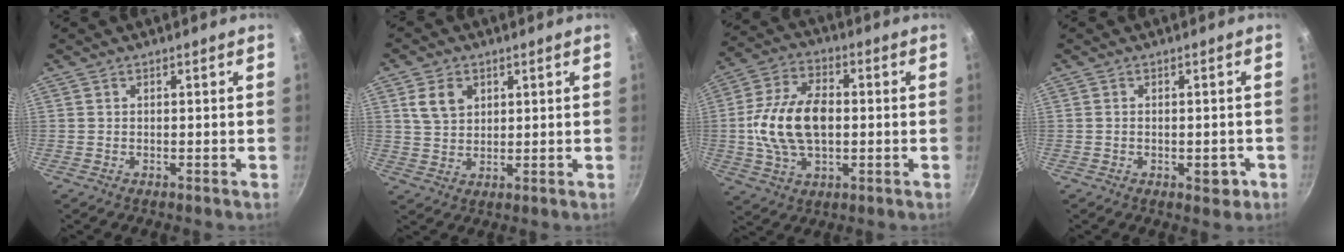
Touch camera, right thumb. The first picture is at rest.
{"total": 6.1, "force": [2.3, 4.6, 3.3], "torque": [-0.043, -0.005, 0.044]}
{"total": 15.4, "force": [-0.2, 9.4, 12.2], "torque": [-0.215, 0.020, -0.009]}
{"total": 3.3, "force": [-1.2, 1.7, 2.5], "torque": [-0.017, 0.009, -0.013]}